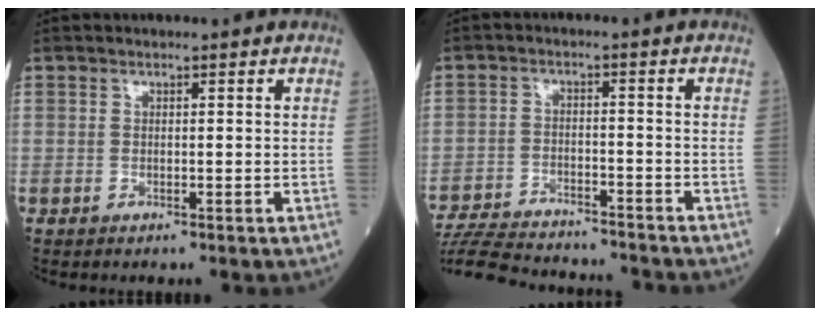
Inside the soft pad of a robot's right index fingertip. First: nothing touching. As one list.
[{"total": 15.7, "force": [-14.6, 2.9, 5.0], "torque": [-0.110, -0.007, -0.222]}]